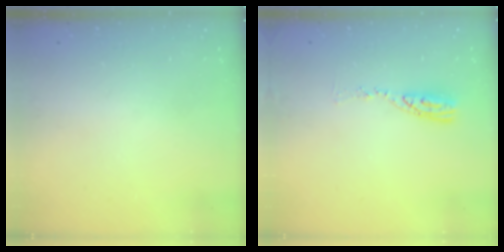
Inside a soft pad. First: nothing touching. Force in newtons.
{"total": 7.9, "press": 7.9, "slide": 0.7}